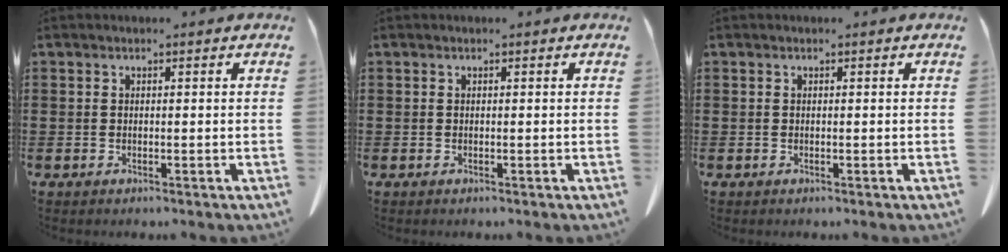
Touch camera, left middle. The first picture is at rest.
{"total": 0.0}
{"total": 0.0}